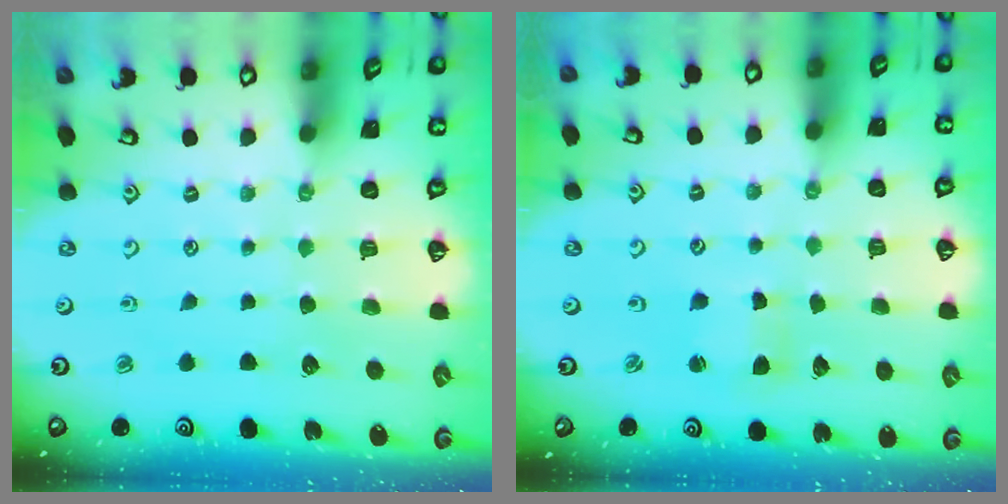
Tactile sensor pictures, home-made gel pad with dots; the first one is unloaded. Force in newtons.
{"total": 2.2, "press": 2.2, "slide": 0.3}